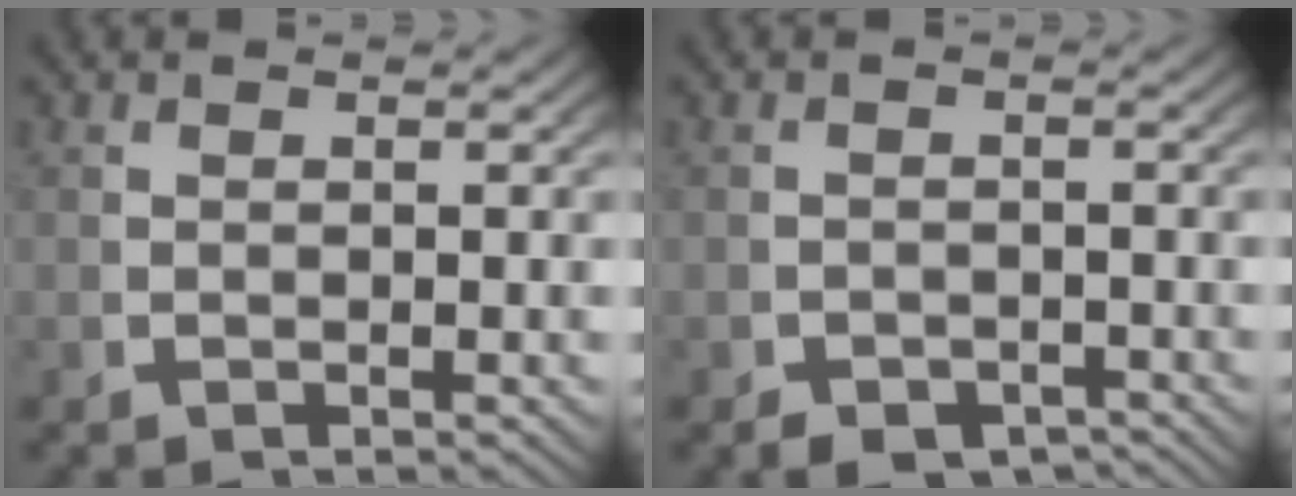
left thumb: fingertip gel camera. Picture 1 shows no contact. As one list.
[{"total": 3.1, "force": [-2.6, 1.3, 0.9], "torque": [-0.004, -0.016, -0.040]}]